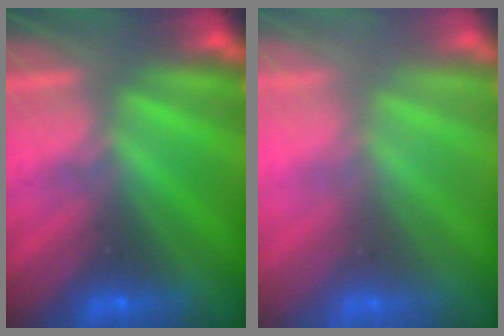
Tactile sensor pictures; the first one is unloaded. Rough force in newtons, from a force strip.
{"total": 3.1}